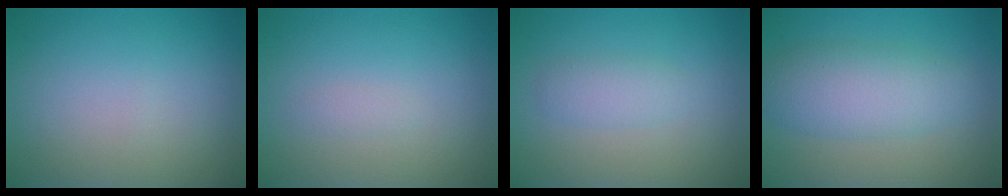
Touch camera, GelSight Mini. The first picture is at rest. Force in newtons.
{"total": 0.6, "press": 0.6, "slide": 0.0}
{"total": 1.7, "press": 1.7, "slide": 0.1}
{"total": 4.9, "press": 4.9, "slide": 0.2}